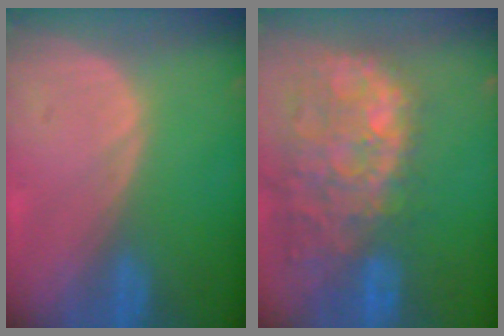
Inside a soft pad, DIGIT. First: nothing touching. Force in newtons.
{"total": 14.7, "press": 11.9, "slide": 8.7}